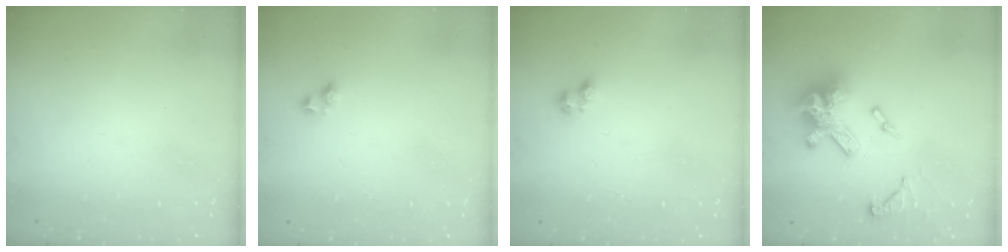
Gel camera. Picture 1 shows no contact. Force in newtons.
{"total": 2.2, "press": 1.9, "slide": 1.1}
{"total": 2.4, "press": 2.3, "slide": 0.8}
{"total": 16.7, "press": 16.6, "slide": 1.8}